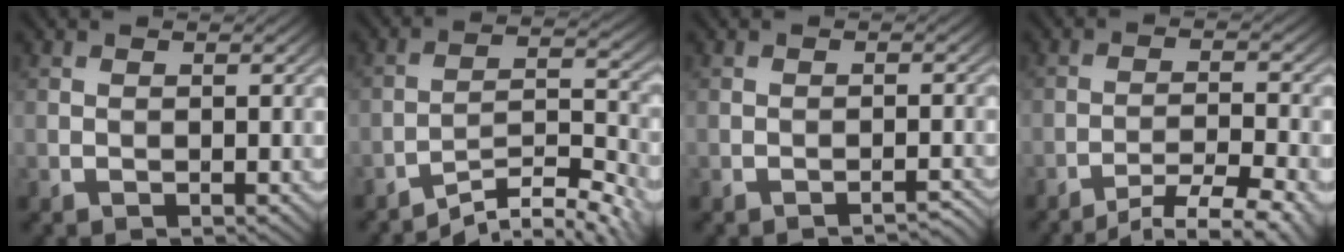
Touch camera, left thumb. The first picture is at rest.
{"total": 7.0, "force": [-6.0, 0.5, 3.5], "torque": [-0.064, 0.005, -0.100]}
{"total": 1.8, "force": [-1.8, -0.4, 0.0], "torque": [0.004, 0.007, -0.025]}
{"total": 5.2, "force": [-4.2, 0.2, 3.1], "torque": [-0.057, 0.005, -0.065]}